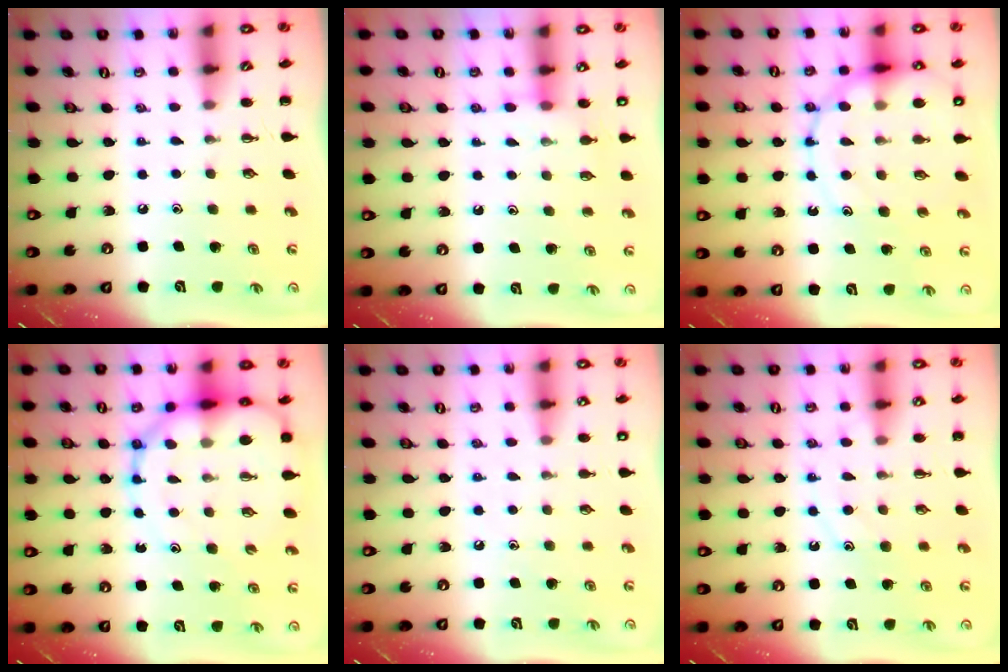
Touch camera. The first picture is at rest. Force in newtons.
{"total": 7.5, "press": 7.4, "slide": 1.1}
{"total": 15.3, "press": 15.0, "slide": 3.0}
{"total": 15.5, "press": 15.0, "slide": 3.9}
{"total": 8.4, "press": 8.1, "slide": 2.2}
{"total": 10.6, "press": 10.5, "slide": 0.9}